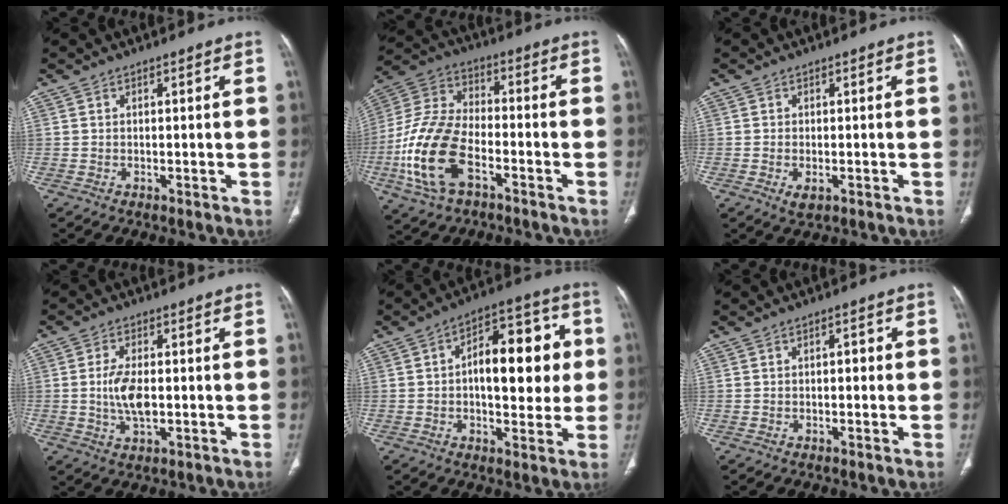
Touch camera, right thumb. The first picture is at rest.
{"total": 17.1, "force": [-6.3, 9.2, 12.9], "torque": [-0.276, 0.025, -0.124]}
{"total": 2.3, "force": [-0.9, 1.2, 1.8], "torque": [-0.034, -0.001, -0.011]}
{"total": 6.5, "force": [-0.3, 3.1, 5.7], "torque": [-0.118, -0.003, -0.005]}
{"total": 16.2, "force": [1.3, 8.2, 13.9], "torque": [-0.161, 0.025, 0.016]}
{"total": 1.9, "force": [0.1, 1.0, 1.6], "torque": [-0.020, 0.003, -0.001]}